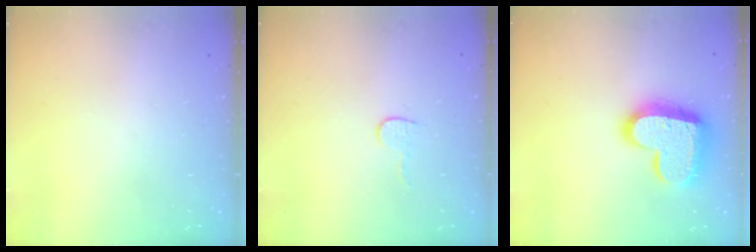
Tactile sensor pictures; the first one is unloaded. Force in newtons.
{"total": 4.0, "press": 4.0, "slide": 0.3}
{"total": 18.4, "press": 18.3, "slide": 1.7}